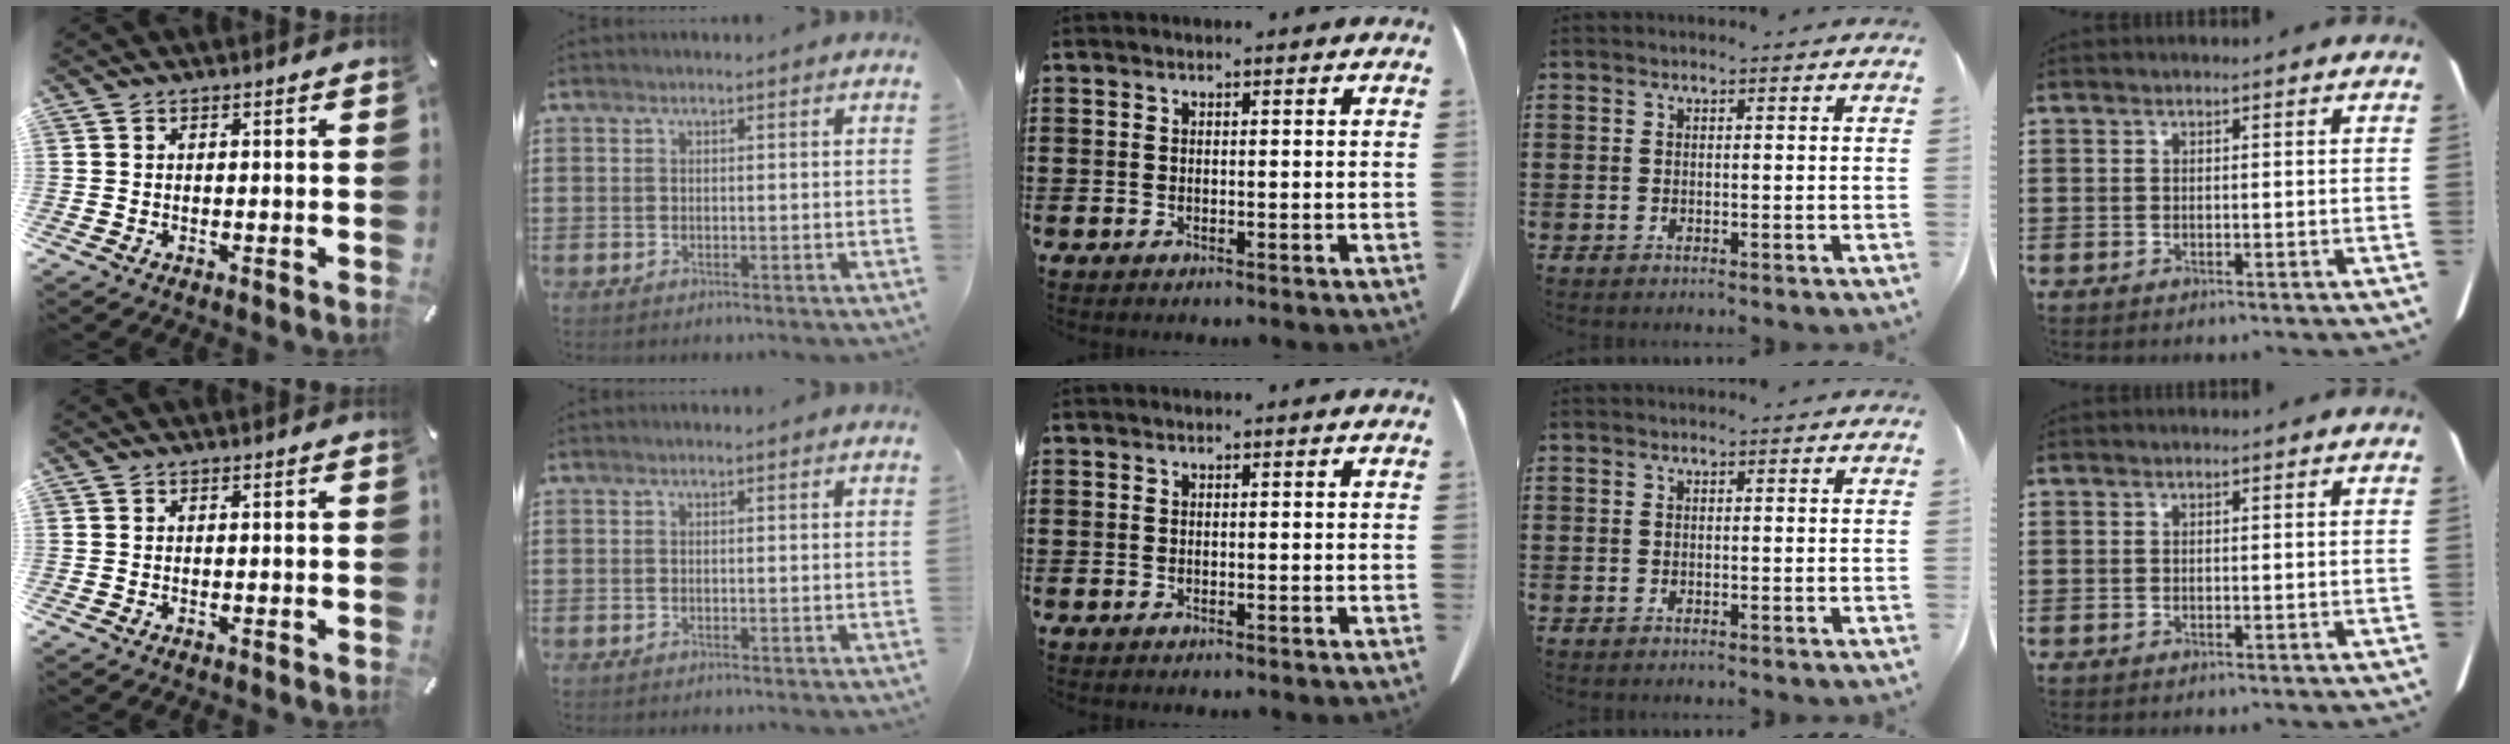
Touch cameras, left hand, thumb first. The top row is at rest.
{}